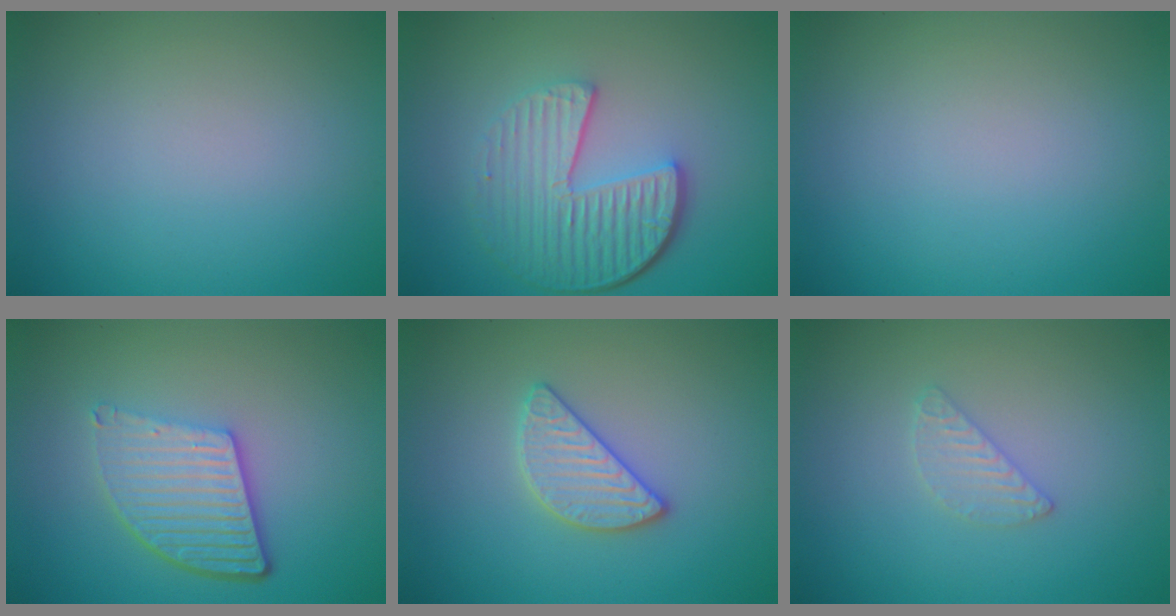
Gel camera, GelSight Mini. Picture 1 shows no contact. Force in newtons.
{"total": 6.2, "press": 4.4, "slide": 4.4}
{"total": 0.0}
{"total": 5.5, "press": 3.9, "slide": 3.9}
{"total": 2.8, "press": 2.7, "slide": 0.5}
{"total": 1.5, "press": 1.5, "slide": 0.2}